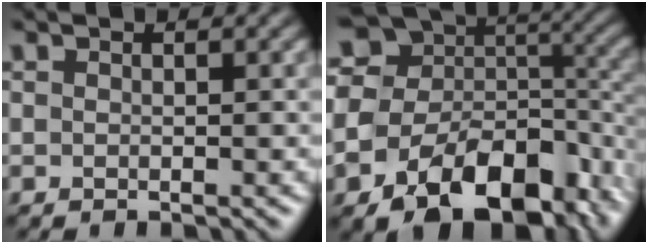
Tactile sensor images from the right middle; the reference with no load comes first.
{"total": 17.2, "force": [-5.1, 11.5, 11.7], "torque": [-0.195, -0.038, -0.026]}